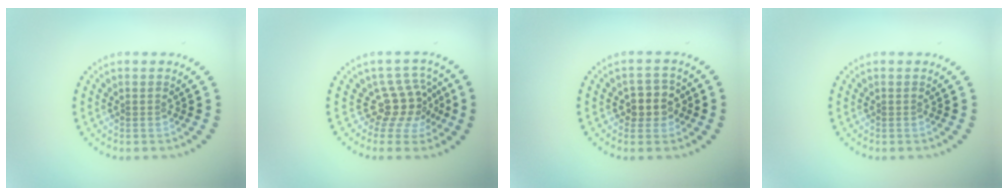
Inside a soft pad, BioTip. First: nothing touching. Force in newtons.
{"total": 3.6, "press": 2.6, "slide": 2.4}
{"total": 2.7, "press": 2.5, "slide": 1.1}
{"total": 0.0}